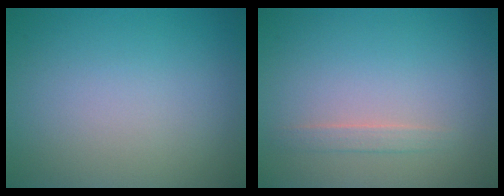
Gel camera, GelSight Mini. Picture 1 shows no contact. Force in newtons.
{"total": 1.1, "press": 1.1, "slide": 0.2}